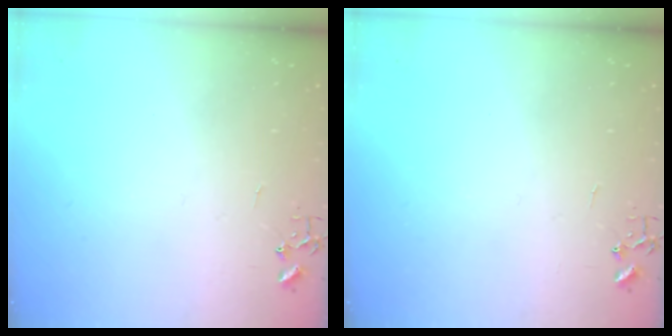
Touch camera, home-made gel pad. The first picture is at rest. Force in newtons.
{"total": 0.0}